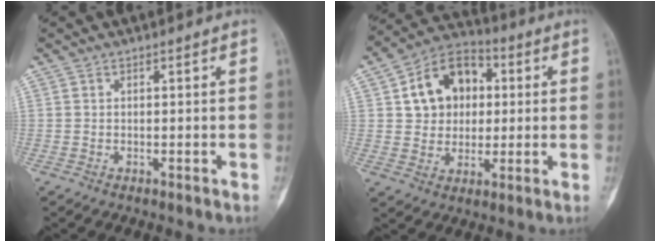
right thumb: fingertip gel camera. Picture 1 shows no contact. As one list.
[{"total": 13.7, "force": [2.9, 10.6, 8.1], "torque": [-0.092, 0.013, 0.043]}]